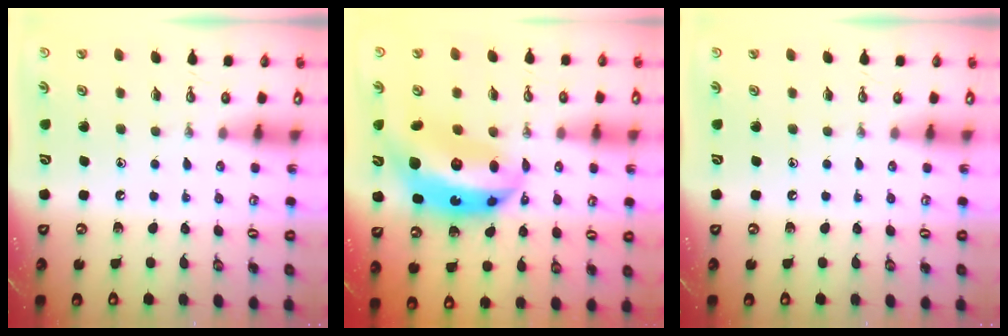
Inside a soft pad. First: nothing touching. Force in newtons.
{"total": 16.1, "press": 16.0, "slide": 1.5}
{"total": 0.0}